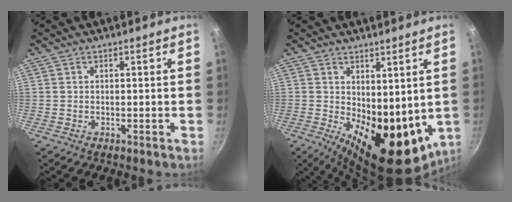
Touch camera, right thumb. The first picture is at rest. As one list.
[{"total": 15.5, "force": [0.0, 8.3, 13.1], "torque": [-0.138, -0.029, 0.021]}]